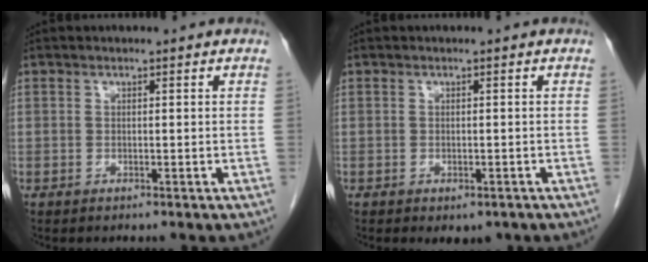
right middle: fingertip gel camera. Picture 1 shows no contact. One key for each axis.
{"total": 2.3, "fx": -1.5, "fy": 1.3, "fz": 1.2, "tx": -0.009, "ty": -0.002, "tz": -0.011}